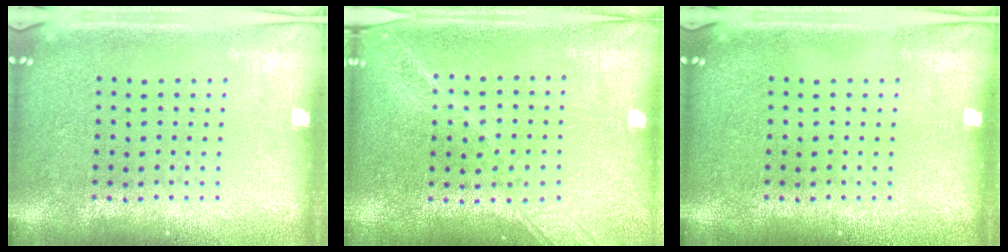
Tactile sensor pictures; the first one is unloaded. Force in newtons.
{"total": 1.6, "press": 1.4, "slide": 0.8}
{"total": 0.0}